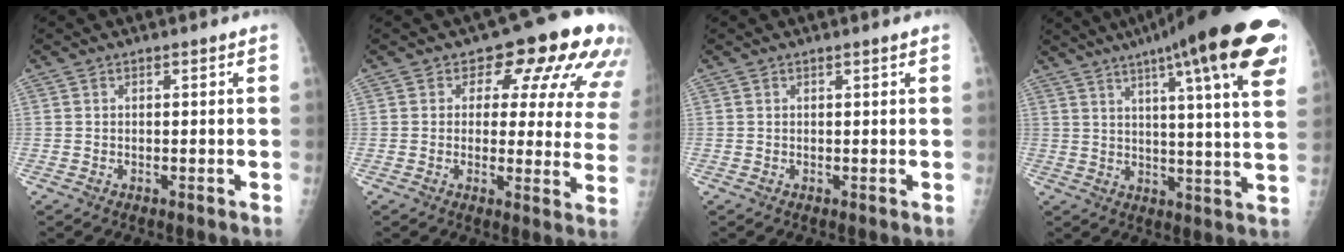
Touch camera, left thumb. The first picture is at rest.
{"total": 14.9, "force": [8.0, 7.8, 9.8], "torque": [-0.064, -0.034, 0.074]}
{"total": 0.6, "force": [0.4, -0.1, 0.4], "torque": [-0.014, -0.002, 0.010]}
{"total": 25.8, "force": [14.4, 3.9, 21.1], "torque": [-0.280, -0.020, 0.188]}